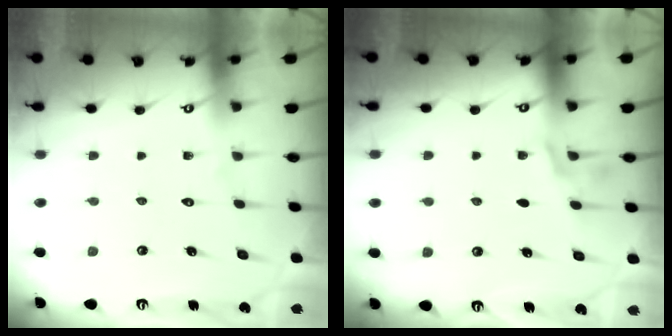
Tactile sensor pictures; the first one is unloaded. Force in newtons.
{"total": 1.8, "press": 0.9, "slide": 1.5}